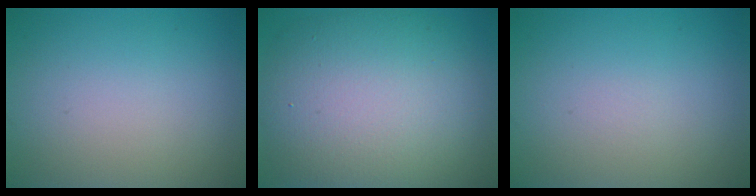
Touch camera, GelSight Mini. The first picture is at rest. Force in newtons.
{"total": 12.4, "press": 12.4, "slide": 1.0}
{"total": 0.0}